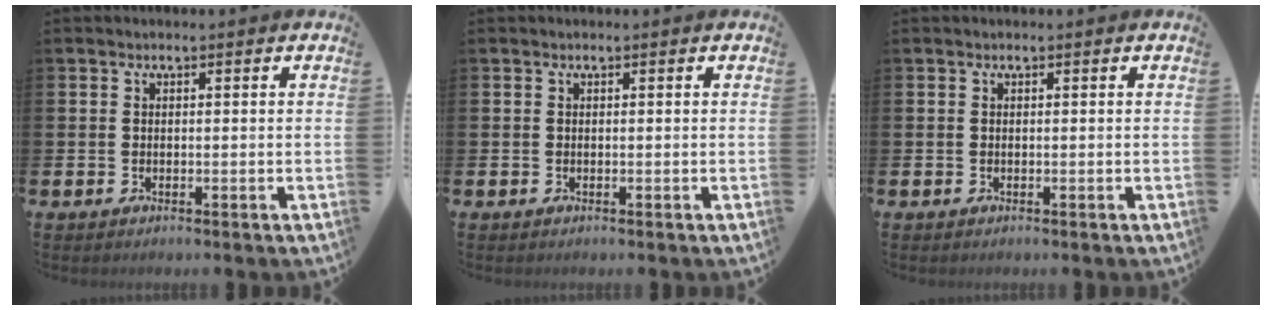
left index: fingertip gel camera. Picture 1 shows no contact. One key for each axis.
{"total": 0.0}
{"total": 0.0}